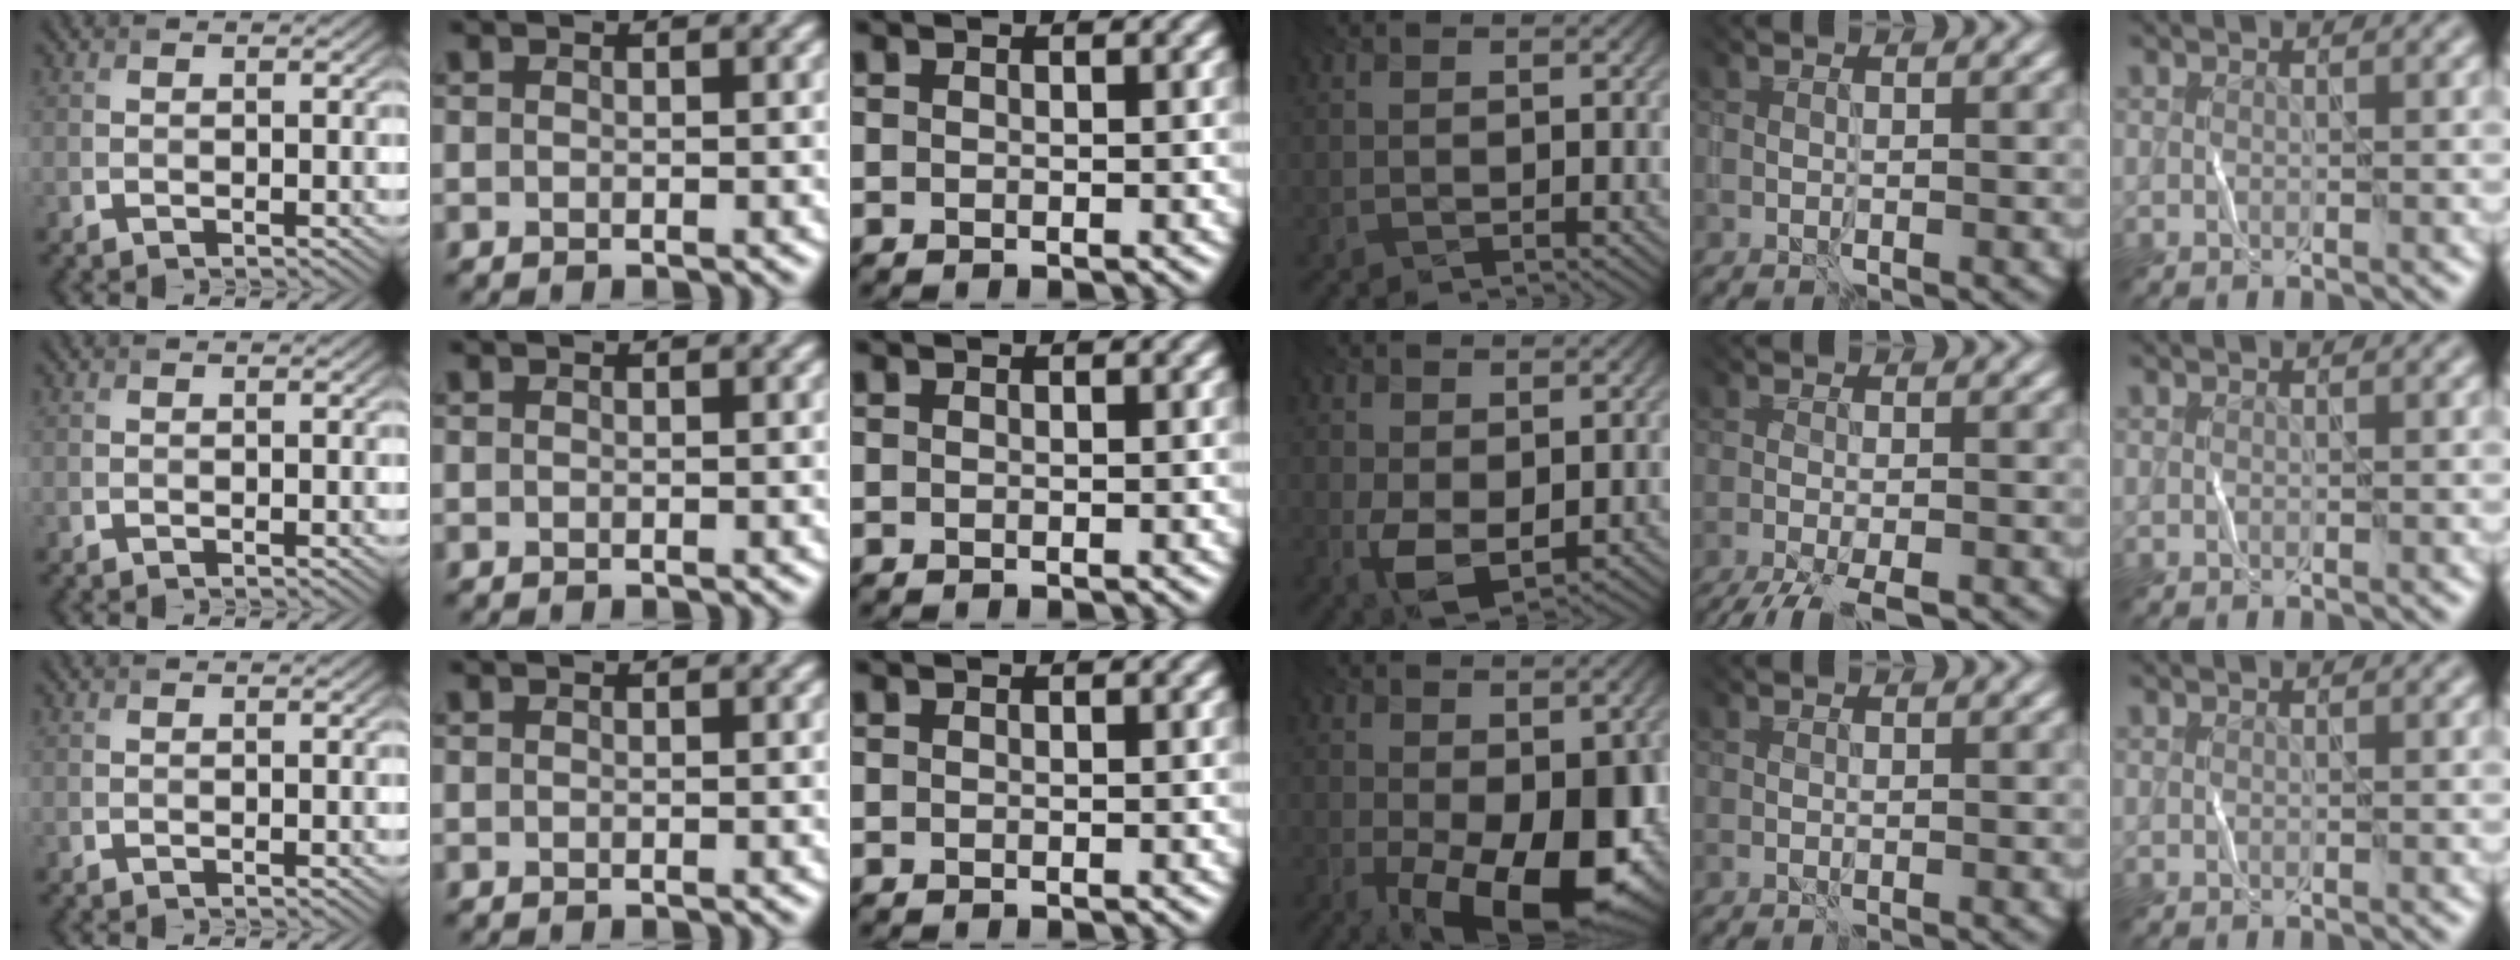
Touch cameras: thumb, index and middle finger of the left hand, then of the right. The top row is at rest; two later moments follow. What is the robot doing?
{"motion": "fold", "object": "bandana"}